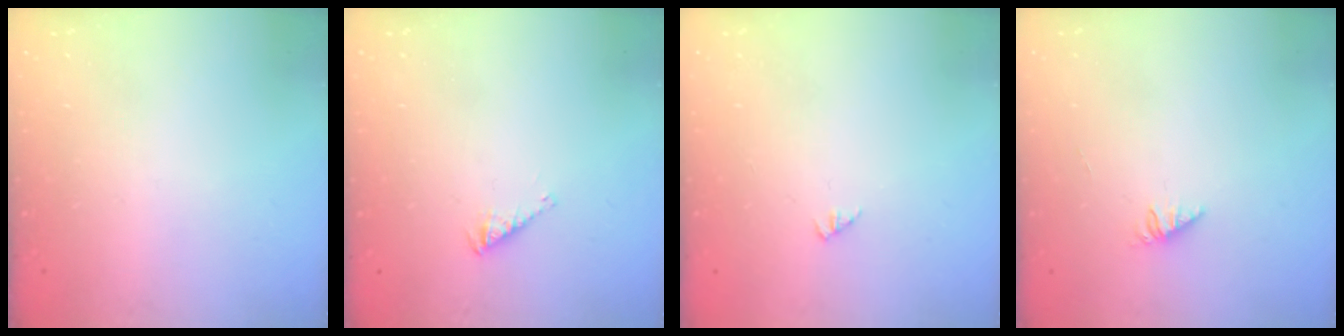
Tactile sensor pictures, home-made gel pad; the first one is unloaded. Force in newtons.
{"total": 2.9, "press": 2.9, "slide": 0.3}
{"total": 1.0, "press": 1.0, "slide": 0.3}
{"total": 1.1, "press": 1.0, "slide": 0.3}